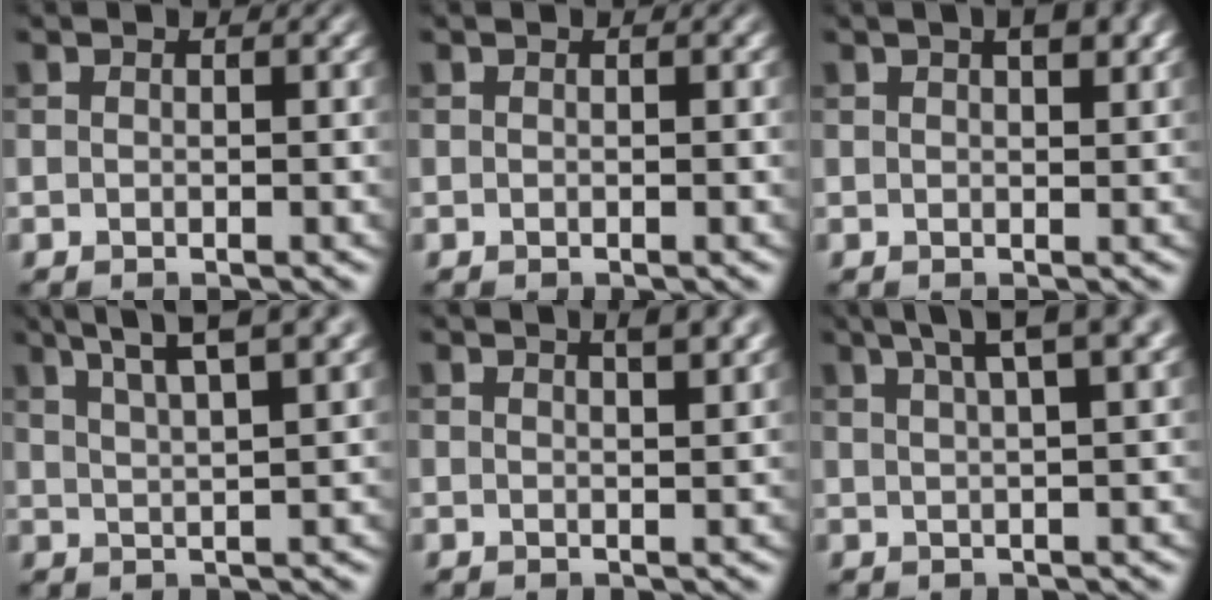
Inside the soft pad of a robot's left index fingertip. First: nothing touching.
{"total": 0.0}
{"total": 2.7, "force": [1.4, 0.9, 2.1], "torque": [-0.020, 0.003, 0.017]}
{"total": 8.0, "force": [5.1, 2.0, 5.7], "torque": [-0.069, 0.031, 0.052]}
{"total": 3.9, "force": [2.2, 1.4, 2.9], "torque": [-0.010, 0.014, 0.010]}
{"total": 6.3, "force": [3.9, 1.4, 4.7], "torque": [-0.053, 0.023, 0.047]}